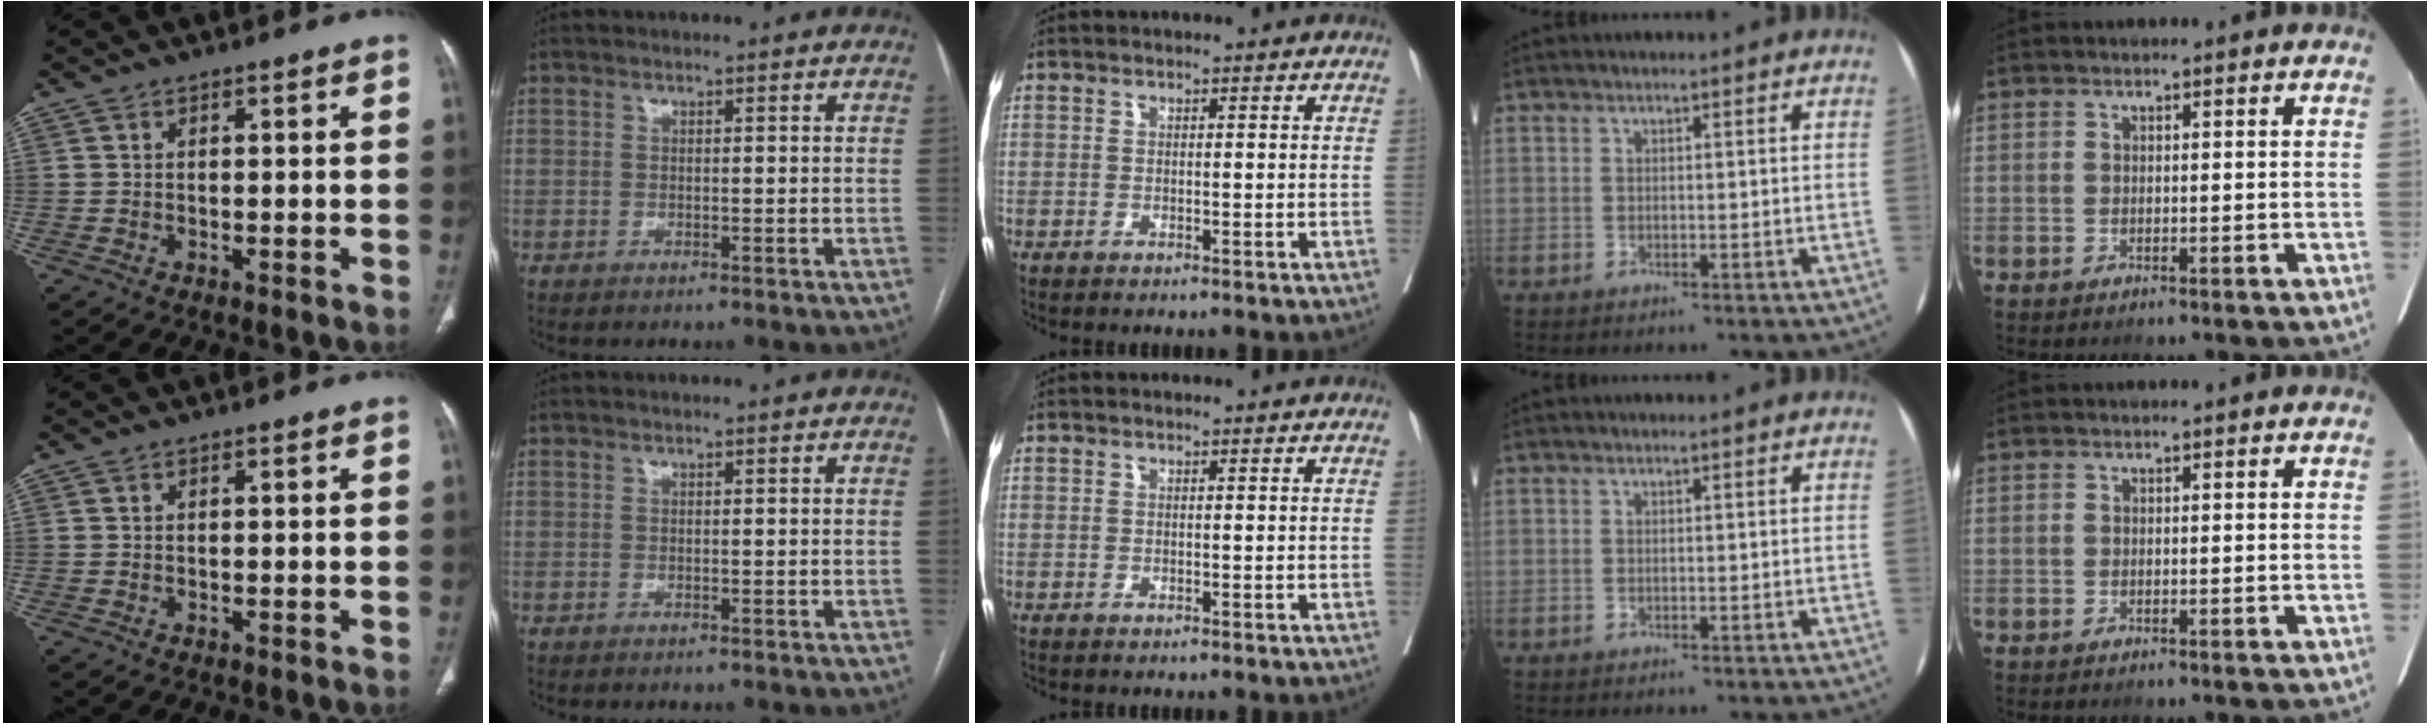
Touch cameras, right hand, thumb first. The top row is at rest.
{}